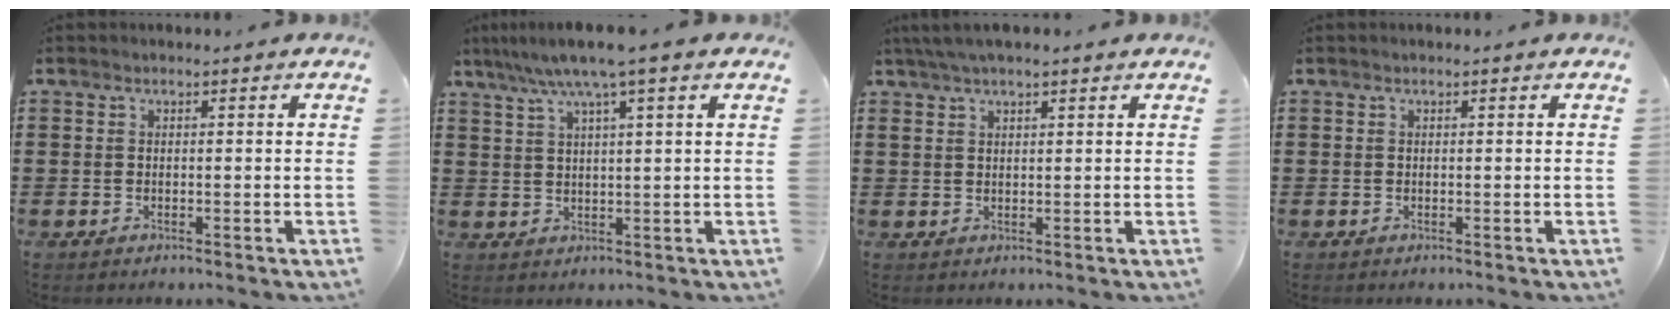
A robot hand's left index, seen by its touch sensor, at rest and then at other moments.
{"total": 6.1, "force": [4.1, -0.2, 4.4], "torque": [-0.094, -0.007, 0.070]}
{"total": 3.1, "force": [2.2, 0.8, 2.1], "torque": [-0.045, 0.008, 0.041]}
{"total": 0.0}